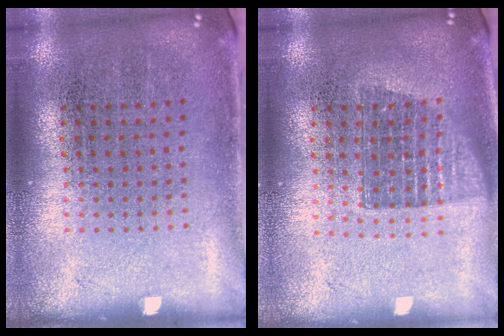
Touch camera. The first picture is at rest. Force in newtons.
{"total": 1.4, "press": 1.1, "slide": 0.8}